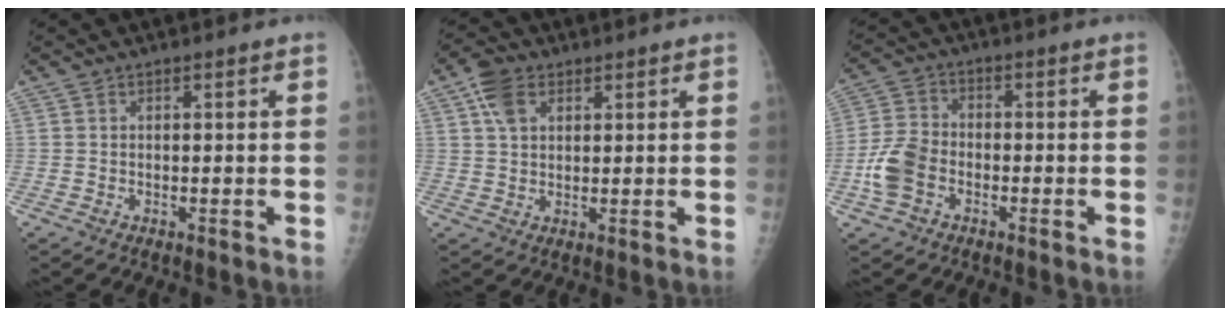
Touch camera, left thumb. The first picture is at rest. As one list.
[{"total": 5.8, "force": [2.6, 3.9, 3.5], "torque": [-0.055, 0.001, 0.048]}, {"total": 7.7, "force": [-2.7, 5.4, 4.8], "torque": [-0.099, 0.018, -0.058]}]